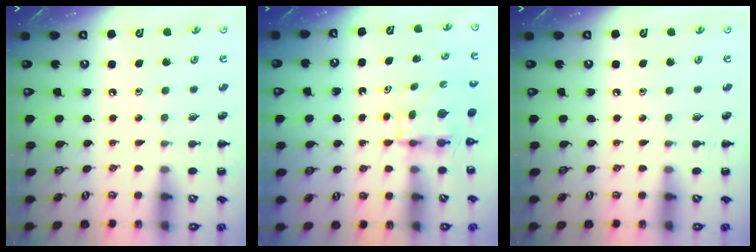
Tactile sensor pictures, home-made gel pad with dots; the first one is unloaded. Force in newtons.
{"total": 4.0, "press": 4.0, "slide": 0.3}
{"total": 0.0}